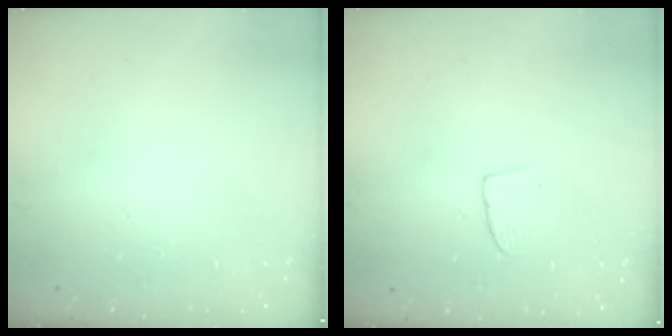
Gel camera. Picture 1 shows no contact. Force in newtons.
{"total": 4.9, "press": 4.9, "slide": 0.4}